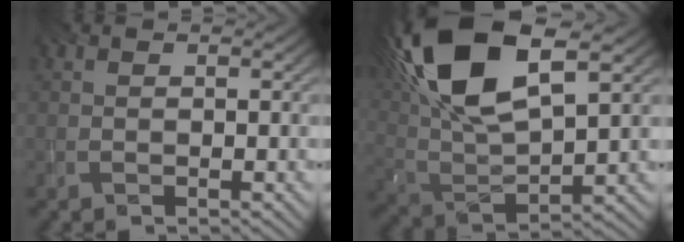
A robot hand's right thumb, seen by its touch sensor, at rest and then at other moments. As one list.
[{"total": 17.1, "force": [8.3, 7.1, 13.2], "torque": [-0.303, 0.024, 0.159]}]